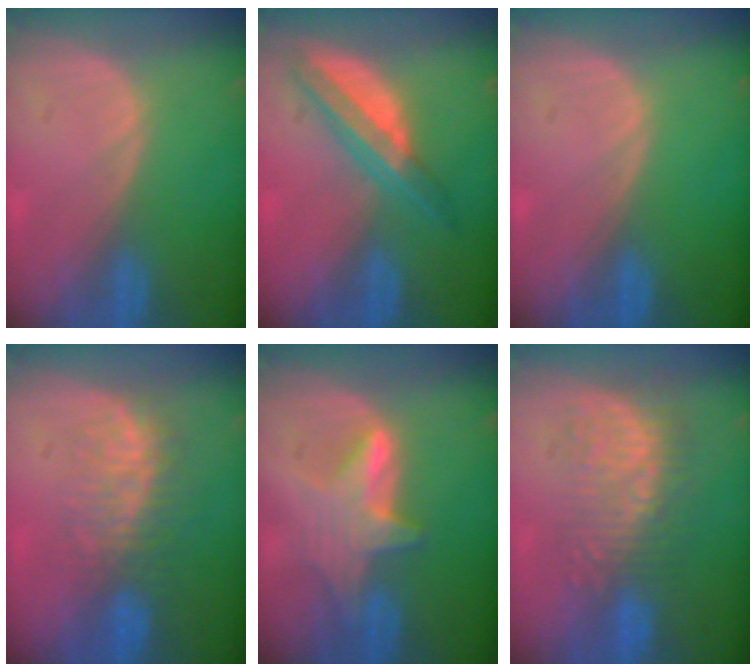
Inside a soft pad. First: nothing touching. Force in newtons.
{"total": 6.8, "press": 5.8, "slide": 3.6}
{"total": 0.0}
{"total": 7.6, "press": 7.1, "slide": 2.8}
{"total": 6.2, "press": 6.0, "slide": 1.3}
{"total": 8.9, "press": 8.5, "slide": 2.5}